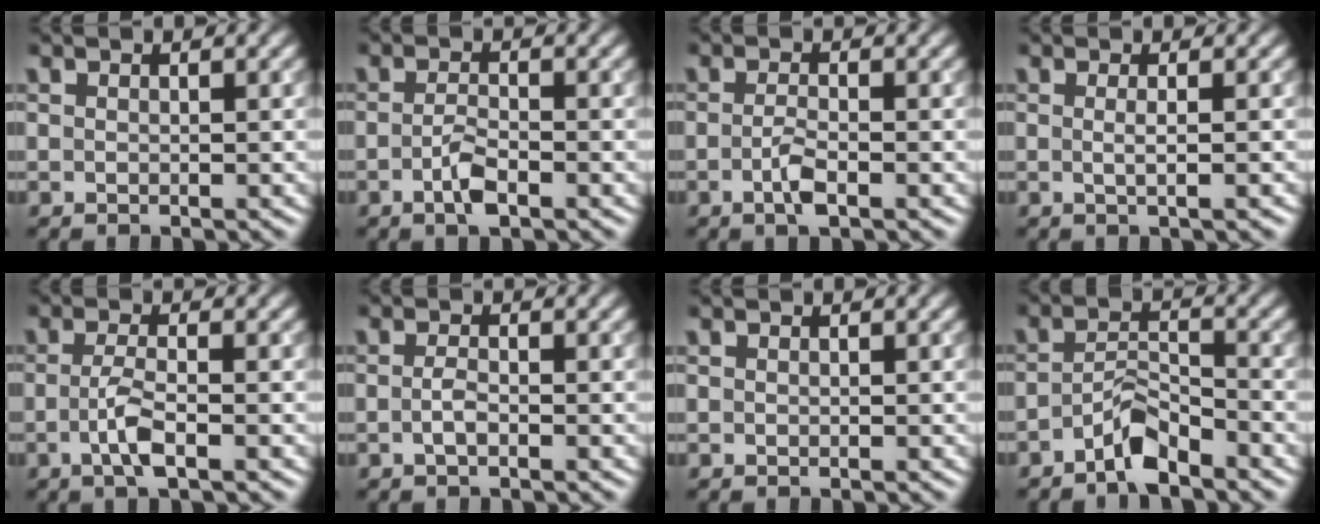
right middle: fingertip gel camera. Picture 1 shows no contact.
{"total": 2.2, "force": [-1.0, 0.7, 1.8], "torque": [-0.038, 0.000, -0.022]}
{"total": 1.9, "force": [-0.7, 0.5, 1.7], "torque": [-0.035, 0.000, -0.017]}
{"total": 1.7, "force": [0.1, 0.5, 1.6], "torque": [-0.021, -0.006, -0.008]}
{"total": 2.7, "force": [-0.8, 0.7, 2.5], "torque": [-0.053, -0.002, -0.020]}
{"total": 1.2, "force": [-0.4, 0.4, 1.1], "torque": [-0.023, 0.000, -0.010]}
{"total": 0.0}
{"total": 3.1, "force": [-2.3, 0.8, 1.8], "torque": [-0.035, 0.009, -0.048]}